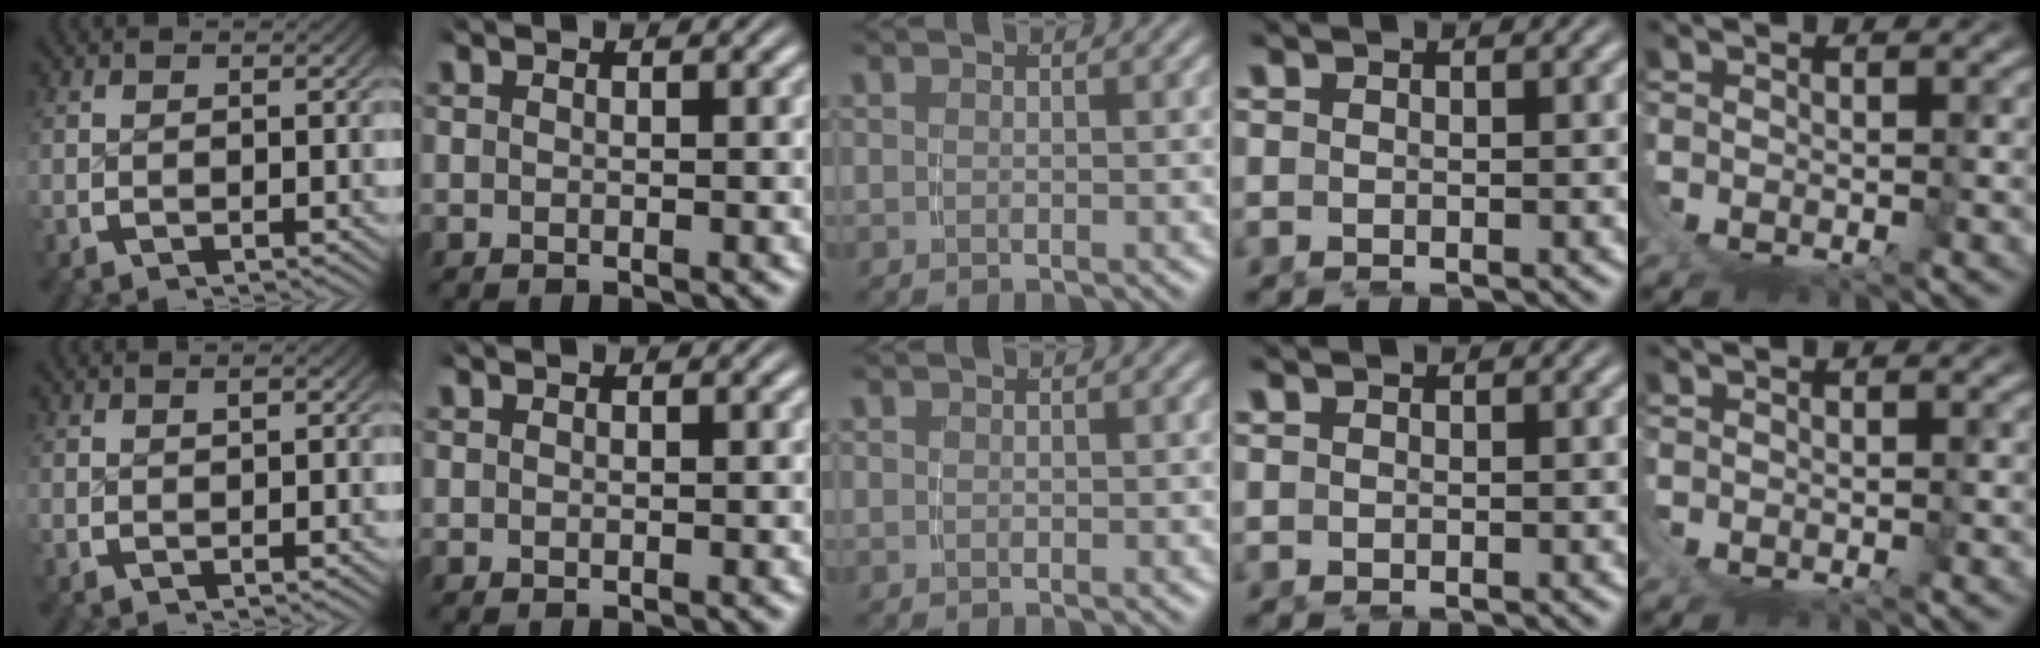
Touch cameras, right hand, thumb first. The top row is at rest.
{"thumb": {"total": 0.6, "force": [0.2, 0.3, 0.5], "torque": [-0.006, 0.000, 0.004]}}